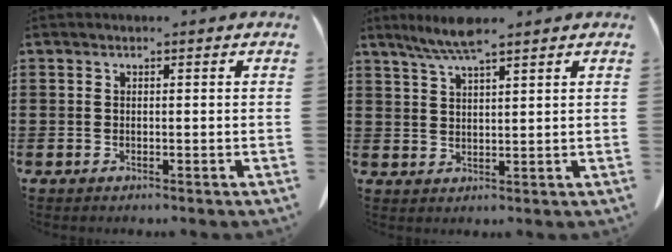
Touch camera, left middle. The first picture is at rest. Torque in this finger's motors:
{"motor_torque": [0.14, -0.10, 0.25, 0.05]}